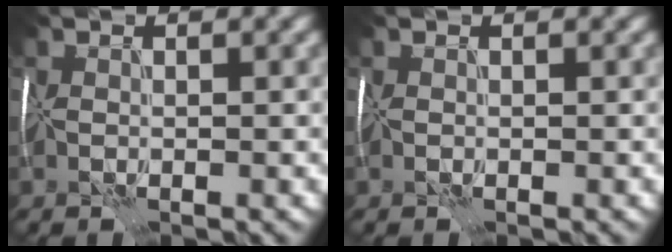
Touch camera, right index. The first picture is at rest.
{"total": 0.0}